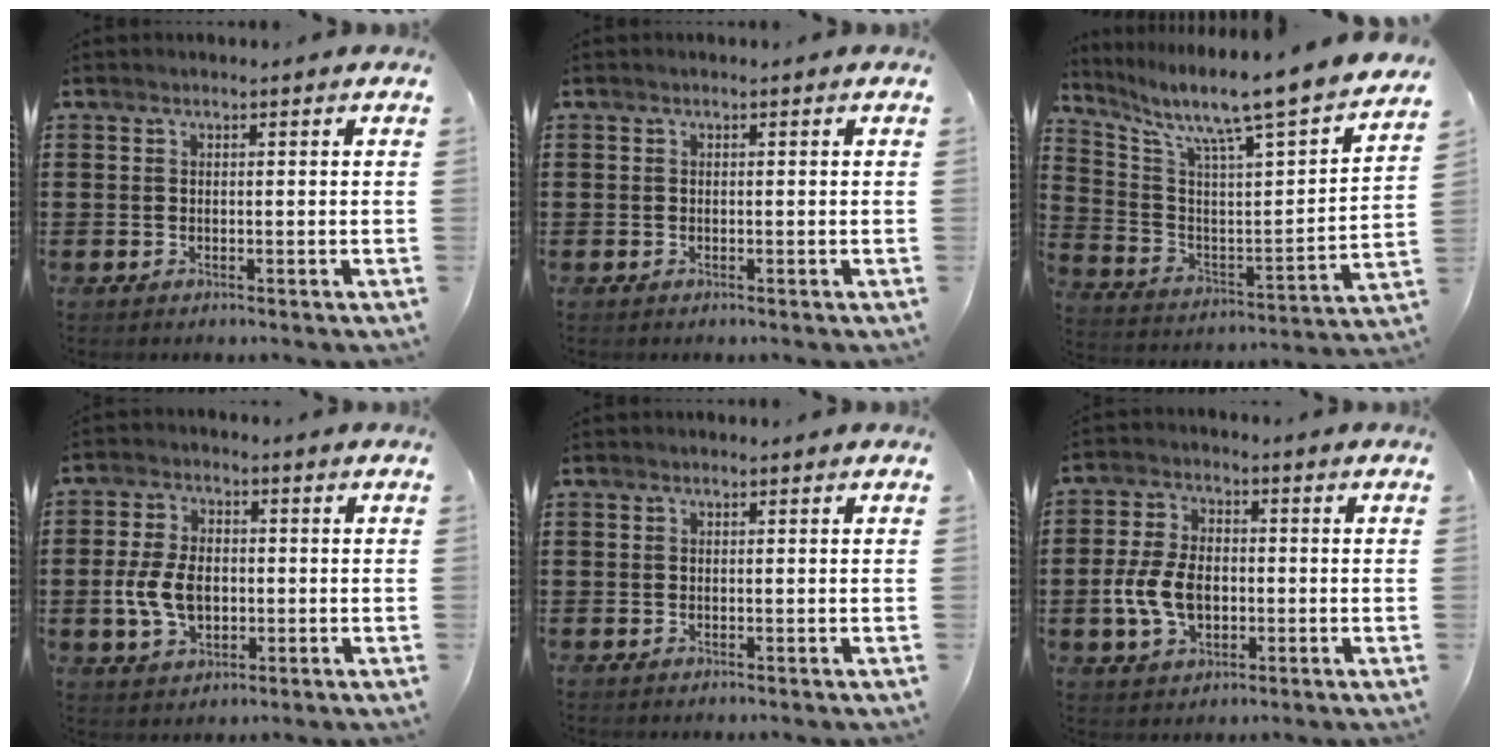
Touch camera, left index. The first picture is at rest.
{"total": 0.0}
{"total": 8.8, "force": [7.5, -0.2, 4.6], "torque": [-0.117, -0.074, 0.110]}
{"total": 7.2, "force": [-0.9, 4.7, 5.4], "torque": [-0.127, 0.004, -0.022]}
{"total": 0.0}
{"total": 7.8, "force": [-1.5, 4.9, 5.8], "torque": [-0.139, 0.003, -0.033]}